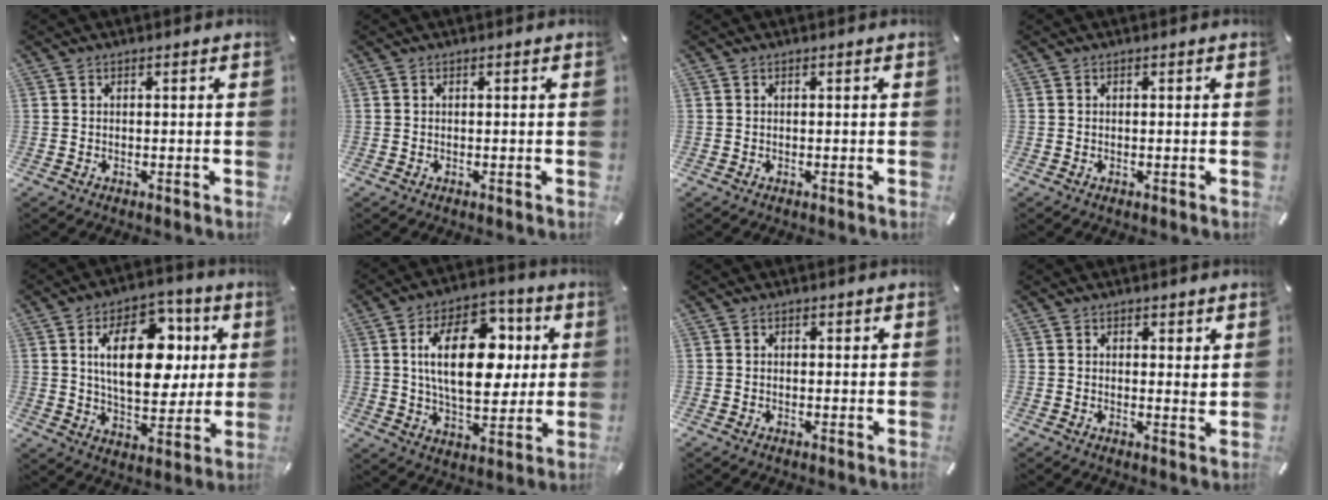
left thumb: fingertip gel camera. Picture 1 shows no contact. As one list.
[{"total": 0.0}, {"total": 0.0}, {"total": 0.0}, {"total": 18.8, "force": [4.9, 11.2, 14.3], "torque": [-0.231, 0.004, 0.080]}, {"total": 20.1, "force": [4.1, 11.5, 16.0], "torque": [-0.264, 0.008, 0.066]}, {"total": 0.7, "force": [0.3, 0.6, 0.2], "torque": [0.005, -0.001, 0.004]}, {"total": 2.3, "force": [1.5, 1.4, 0.9], "torque": [-0.004, -0.007, 0.026]}]